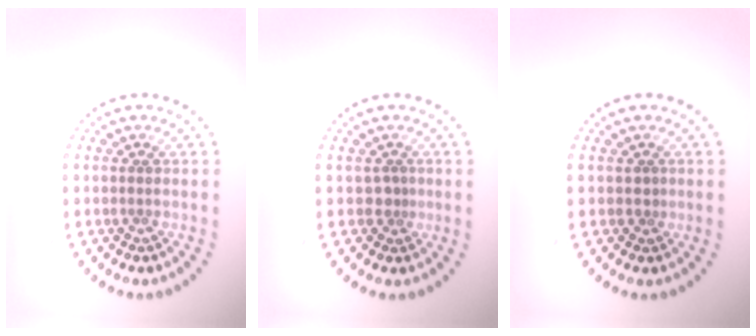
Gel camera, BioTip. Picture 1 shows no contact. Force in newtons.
{"total": 0.8, "press": 0.4, "slide": 0.7}
{"total": 0.5, "press": 0.4, "slide": 0.3}